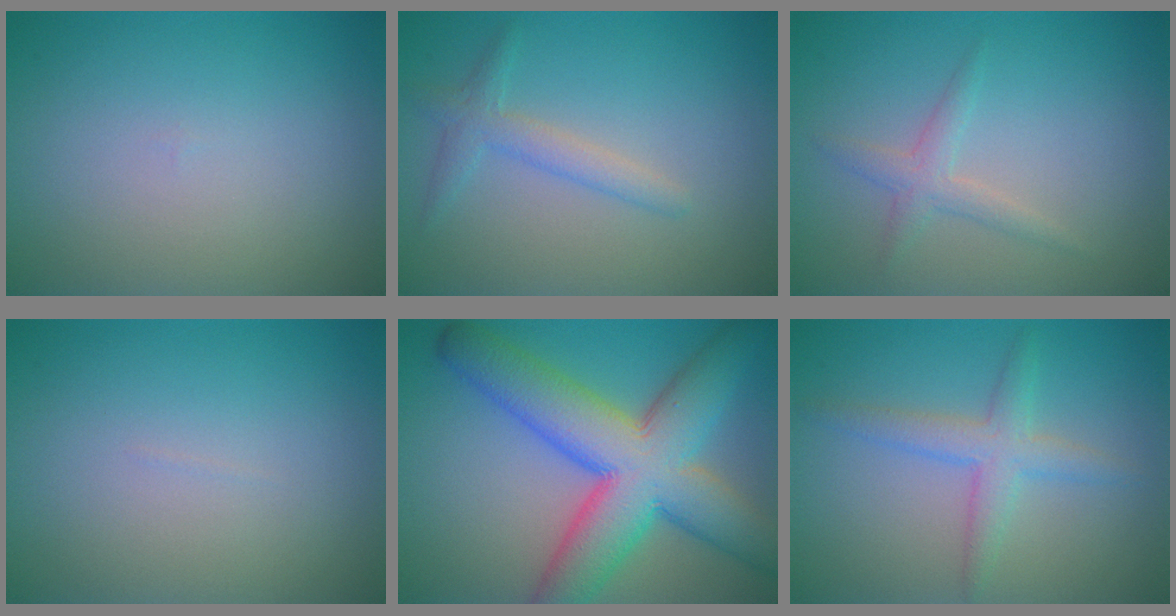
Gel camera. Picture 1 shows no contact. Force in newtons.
{"total": 2.2, "press": 2.2, "slide": 0.1}
{"total": 1.8, "press": 1.8, "slide": 0.1}
{"total": 0.0}
{"total": 11.7, "press": 11.6, "slide": 0.3}
{"total": 2.9, "press": 2.9, "slide": 0.0}